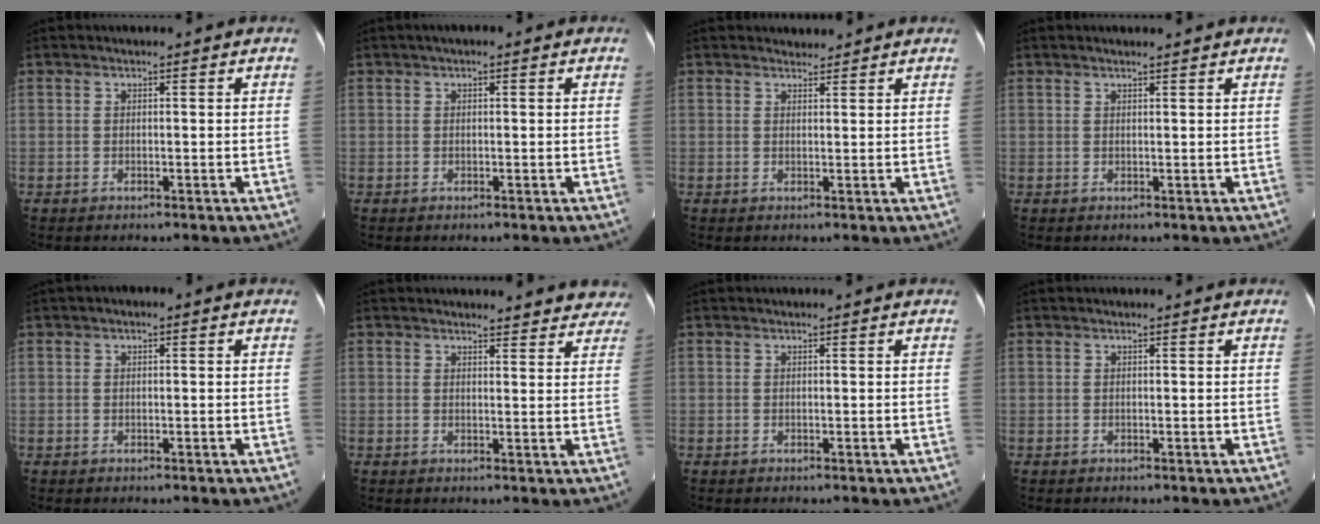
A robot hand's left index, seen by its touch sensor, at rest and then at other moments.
{"total": 1.5, "force": [0.8, 0.5, 1.2], "torque": [-0.022, 0.014, 0.010]}
{"total": 1.6, "force": [1.5, 0.4, -0.2], "torque": [-0.005, 0.005, 0.026]}
{"total": 2.6, "force": [2.4, 0.1, 0.9], "torque": [-0.015, 0.009, 0.029]}
{"total": 0.8, "force": [0.1, 0.4, 0.7], "torque": [-0.014, 0.008, 0.002]}
{"total": 8.0, "force": [7.6, 2.4, 1.1], "torque": [0.023, -0.008, 0.060]}
{"total": 0.0}
{"total": 0.0}